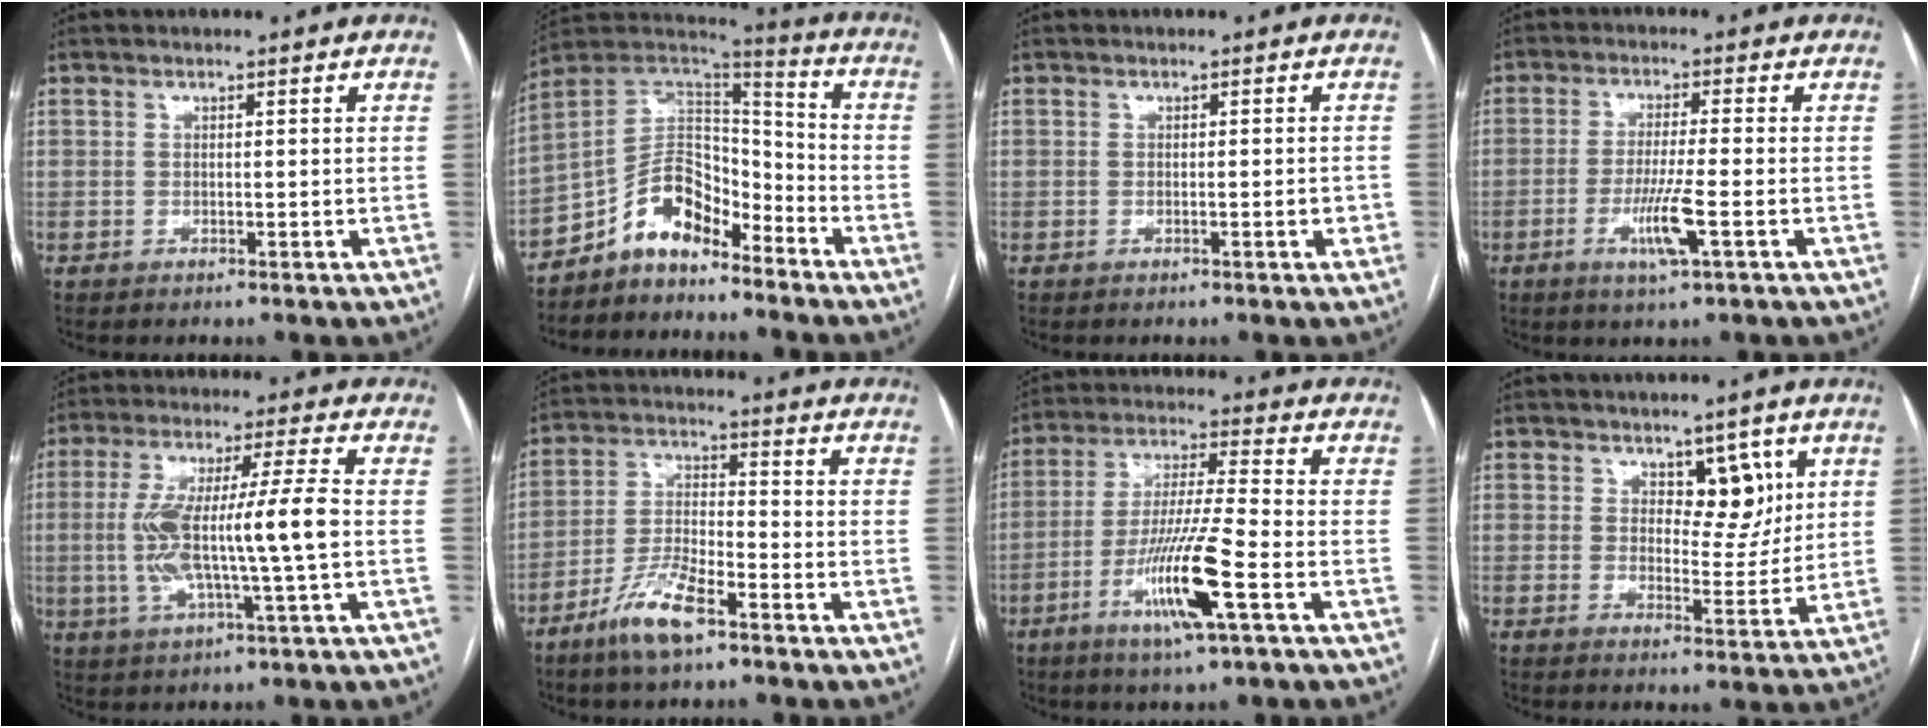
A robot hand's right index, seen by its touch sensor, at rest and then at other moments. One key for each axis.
{"total": 10.7, "fx": -7.7, "fy": 5.1, "fz": 5.5, "tx": -0.097, "ty": 0.040, "tz": -0.143}
{"total": 1.4, "fx": -0.4, "fy": 0.1, "fz": 1.3, "tx": -0.019, "ty": -0.001, "tz": -0.005}
{"total": 6.3, "fx": -2.3, "fy": -0.3, "fz": 5.9, "tx": -0.114, "ty": -0.014, "tz": -0.043}
{"total": 12.8, "fx": -0.8, "fy": 0.3, "fz": 12.7, "tx": -0.253, "ty": 0.013, "tz": -0.016}
{"total": 8.9, "fx": -5.8, "fy": 1.9, "fz": 6.5, "tx": -0.137, "ty": -0.008, "tz": -0.113}
{"total": 12.6, "fx": -5.1, "fy": -0.2, "fz": 11.6, "tx": -0.228, "ty": -0.016, "tz": -0.097}
{"total": 5.7, "fx": 2.8, "fy": 3.0, "fz": 3.9, "tx": -0.043, "ty": -0.001, "tz": 0.043}